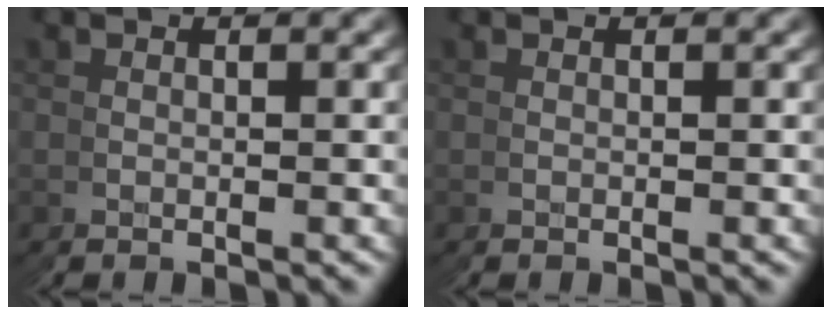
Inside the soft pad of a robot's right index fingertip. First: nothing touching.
{"total": 0.0}